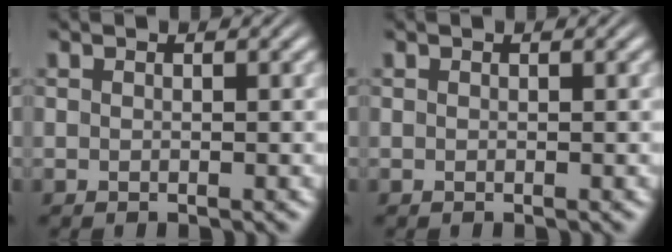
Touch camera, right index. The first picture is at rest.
{"total": 0.0}